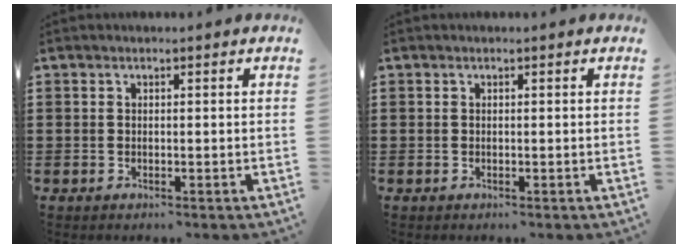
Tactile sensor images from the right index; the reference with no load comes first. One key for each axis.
{"total": 0.0}